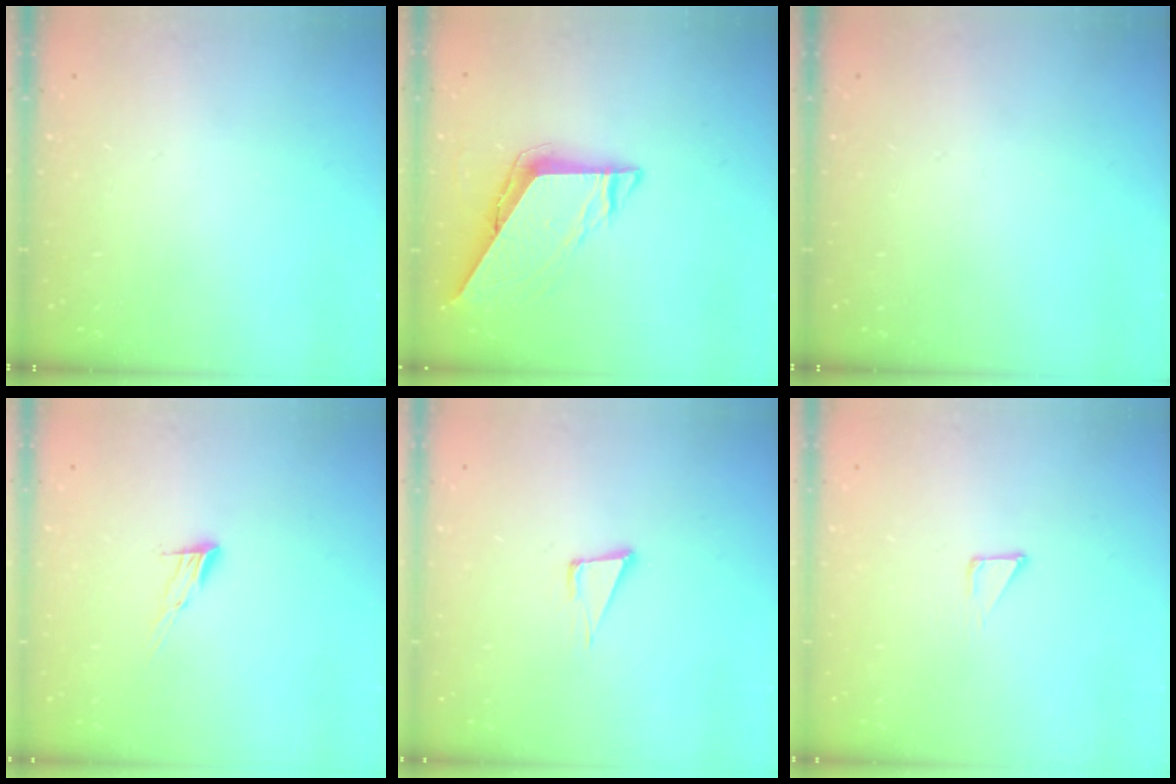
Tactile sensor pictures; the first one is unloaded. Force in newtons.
{"total": 7.4, "press": 7.4, "slide": 0.6}
{"total": 0.0}
{"total": 7.2, "press": 7.1, "slide": 1.2}
{"total": 5.2, "press": 4.2, "slide": 3.1}
{"total": 2.1, "press": 2.1, "slide": 0.1}